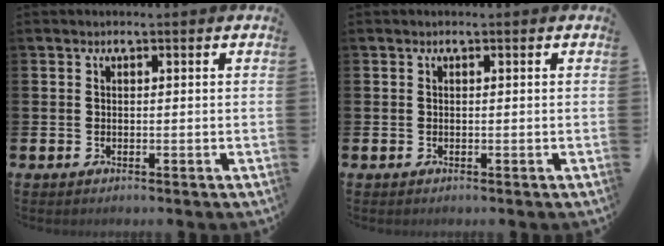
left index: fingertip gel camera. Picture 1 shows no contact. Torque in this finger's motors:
{"motor_torque": [-0.01, 0.00, 0.00, 0.01]}